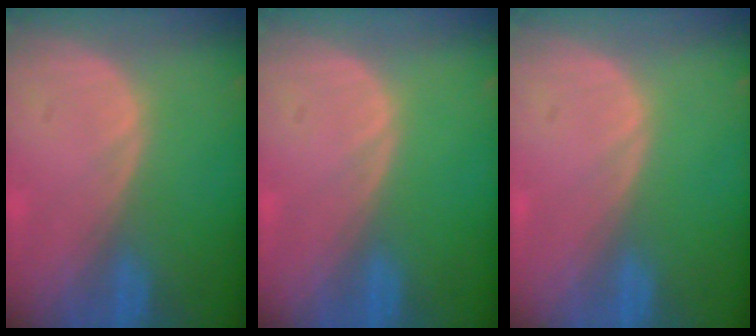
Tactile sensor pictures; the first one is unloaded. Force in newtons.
{"total": 0.0}
{"total": 0.0}